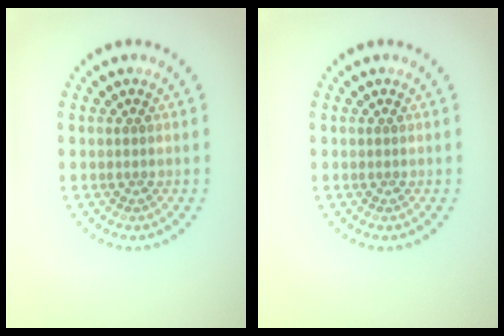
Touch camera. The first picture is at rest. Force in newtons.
{"total": 0.0}